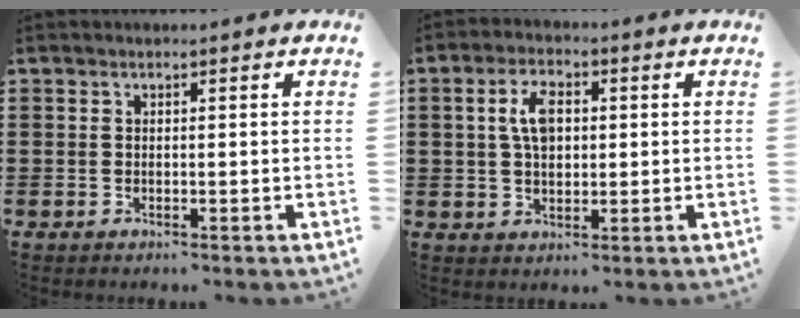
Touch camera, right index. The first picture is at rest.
{"total": 5.6, "force": [1.0, 3.0, 4.6], "torque": [-0.097, 0.014, 0.015]}